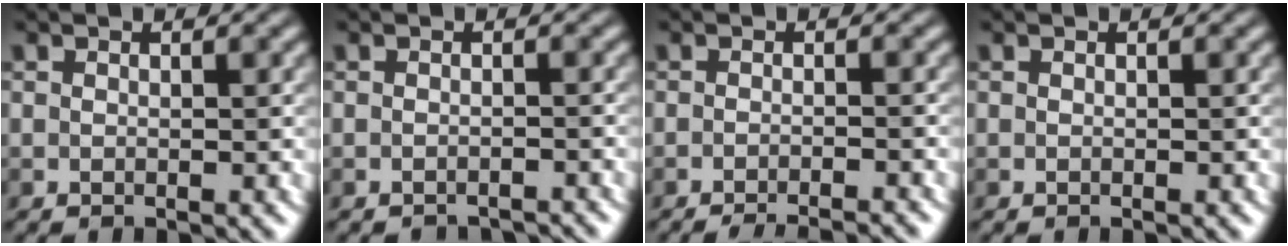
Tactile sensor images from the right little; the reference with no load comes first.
{"total": 1.0, "force": [-1.0, -0.3, 0.0], "torque": [0.000, 0.000, -0.016]}
{"total": 3.8, "force": [-2.3, 1.0, 2.8], "torque": [-0.019, -0.003, -0.036]}
{"total": 0.0}